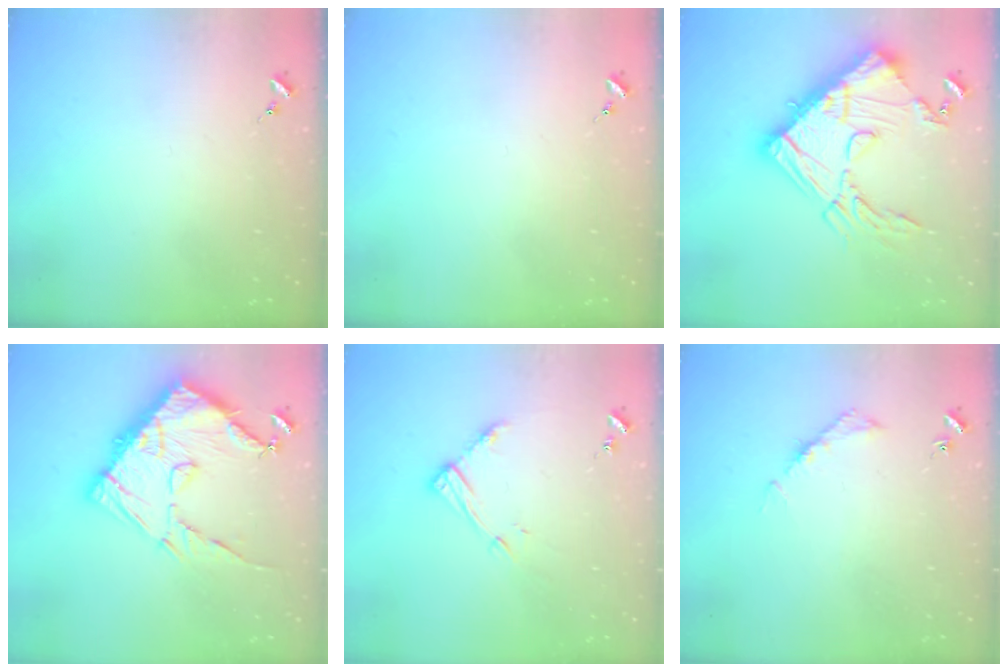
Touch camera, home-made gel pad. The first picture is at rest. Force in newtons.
{"total": 0.0}
{"total": 24.8, "press": 24.7, "slide": 2.3}
{"total": 19.1, "press": 19.0, "slide": 1.6}
{"total": 11.0, "press": 11.0, "slide": 0.8}
{"total": 4.2, "press": 4.1, "slide": 0.6}